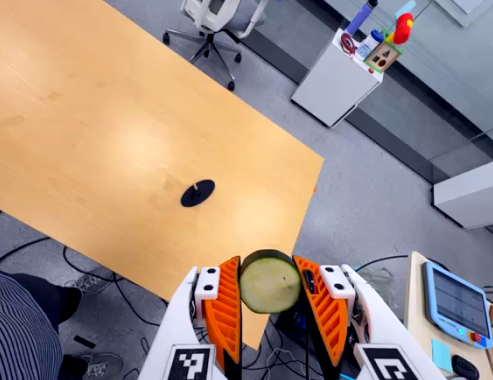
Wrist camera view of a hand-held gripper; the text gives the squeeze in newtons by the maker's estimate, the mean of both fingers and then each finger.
{"total": 9.8, "left": 9.4, "right": 10.1}